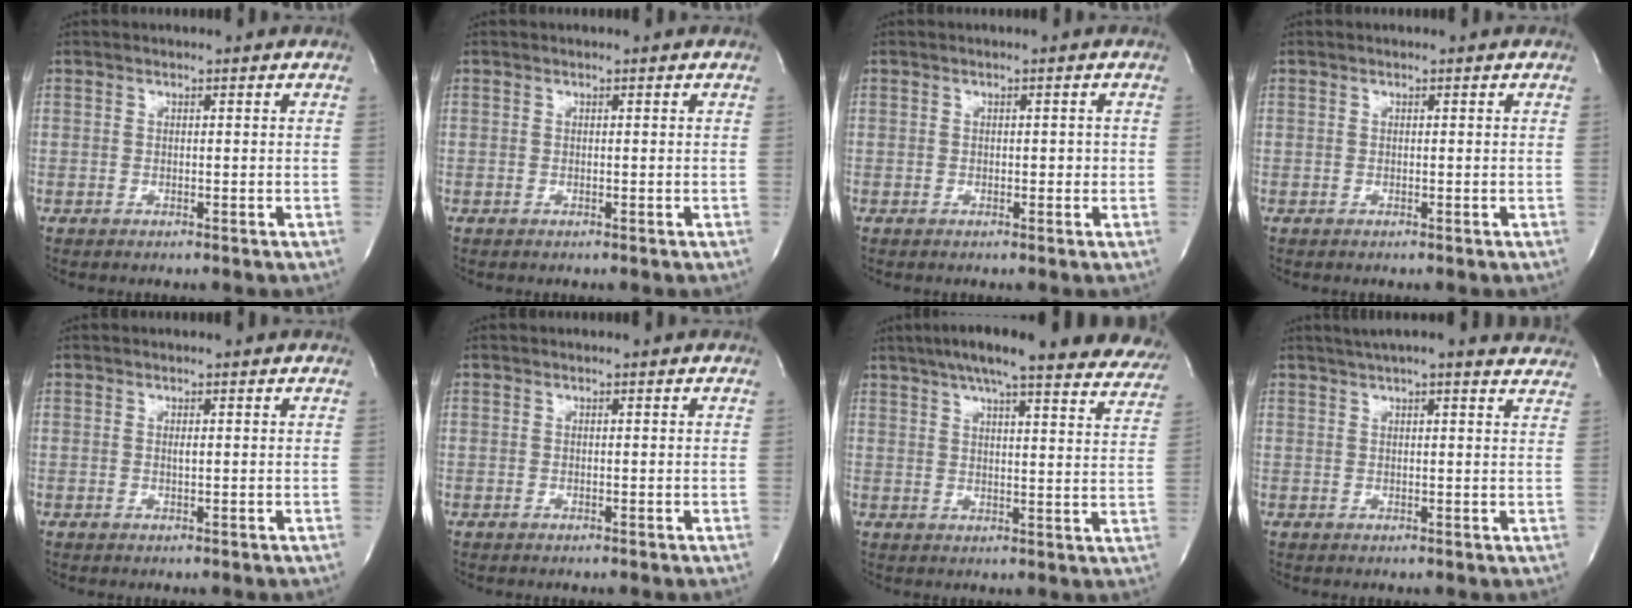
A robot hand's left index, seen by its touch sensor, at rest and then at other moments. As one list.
[{"total": 0.0}, {"total": 1.2, "force": [-0.1, 0.8, 0.9], "torque": [-0.011, 0.003, -0.001]}, {"total": 0.0}, {"total": 0.5, "force": [0.1, 0.0, 0.5], "torque": [-0.016, -0.003, 0.004]}, {"total": 0.0}, {"total": 26.5, "force": [22.6, 4.0, 13.3], "torque": [-0.202, -0.008, 0.269]}, {"total": 14.7, "force": [13.5, 1.4, 5.7], "torque": [-0.080, 0.014, 0.159]}]